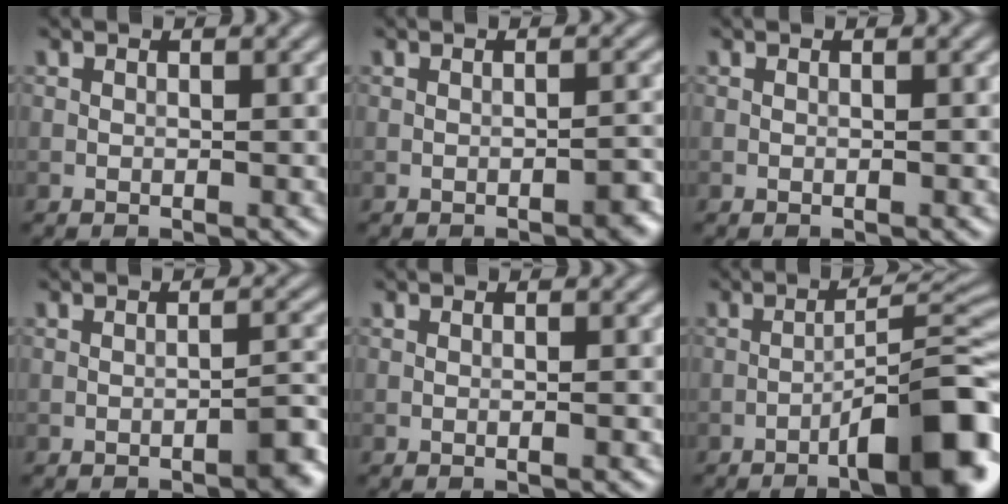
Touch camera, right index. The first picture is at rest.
{"total": 1.3, "force": [-0.9, 0.3, 0.9], "torque": [-0.011, 0.004, -0.012]}
{"total": 0.0}
{"total": 2.3, "force": [-1.5, 0.3, 1.7], "torque": [-0.021, 0.010, -0.023]}
{"total": 0.6, "force": [-0.2, 0.0, 0.6], "torque": [-0.006, 0.000, -0.004]}
{"total": 9.9, "force": [-5.4, 2.1, 8.0], "torque": [-0.112, 0.016, -0.081]}